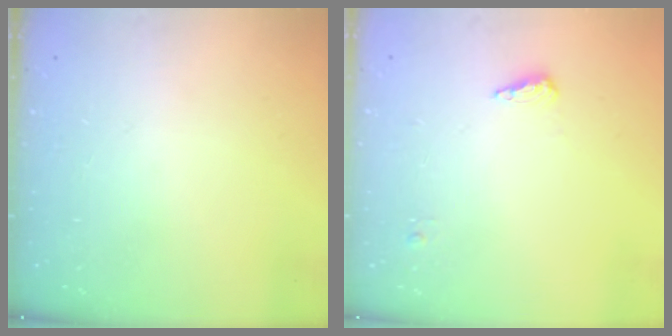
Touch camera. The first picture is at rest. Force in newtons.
{"total": 5.0, "press": 4.9, "slide": 1.1}